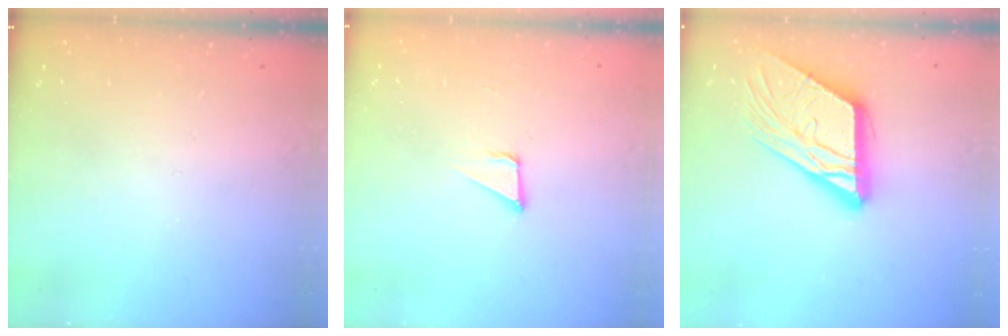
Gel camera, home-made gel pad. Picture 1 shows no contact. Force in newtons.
{"total": 2.1, "press": 2.1, "slide": 0.1}
{"total": 15.7, "press": 15.6, "slide": 1.8}